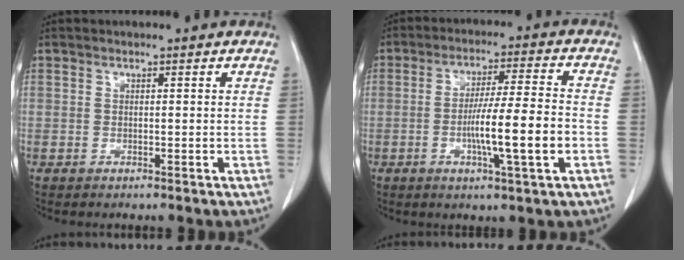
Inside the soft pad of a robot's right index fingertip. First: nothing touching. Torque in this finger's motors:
{"motor_torque": [0.85, -0.53, 0.72, 0.15]}